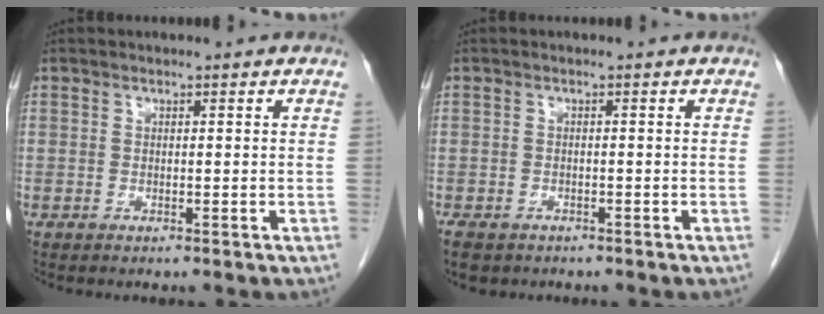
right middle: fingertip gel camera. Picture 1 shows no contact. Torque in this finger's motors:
{"motor_torque": [0.34, -0.17, 0.14, 0.04]}